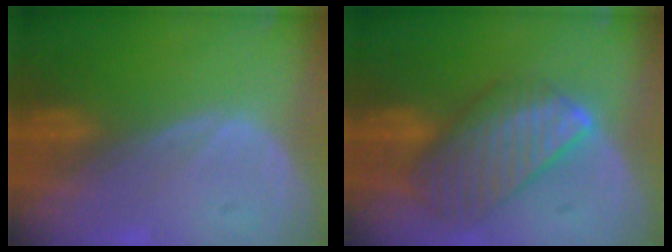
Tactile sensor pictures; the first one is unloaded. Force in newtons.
{"total": 9.7, "press": 8.5, "slide": 4.7}